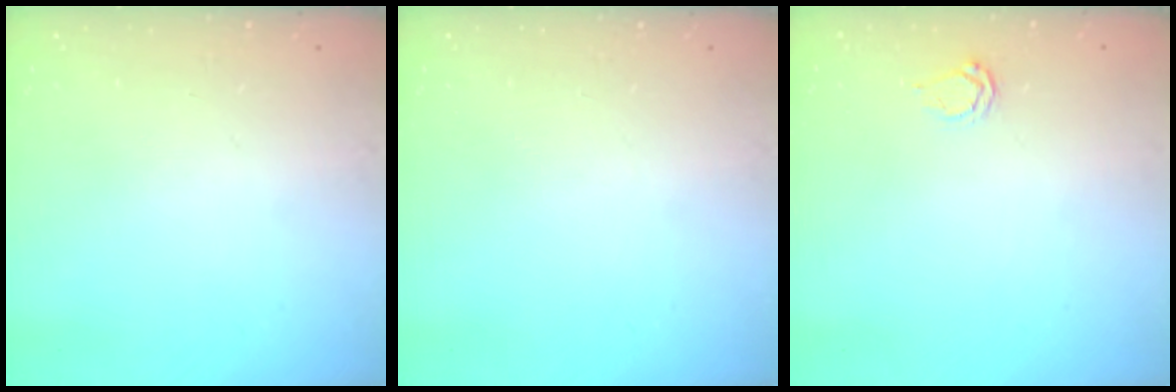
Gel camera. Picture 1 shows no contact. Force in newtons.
{"total": 0.0}
{"total": 2.5, "press": 2.4, "slide": 0.3}